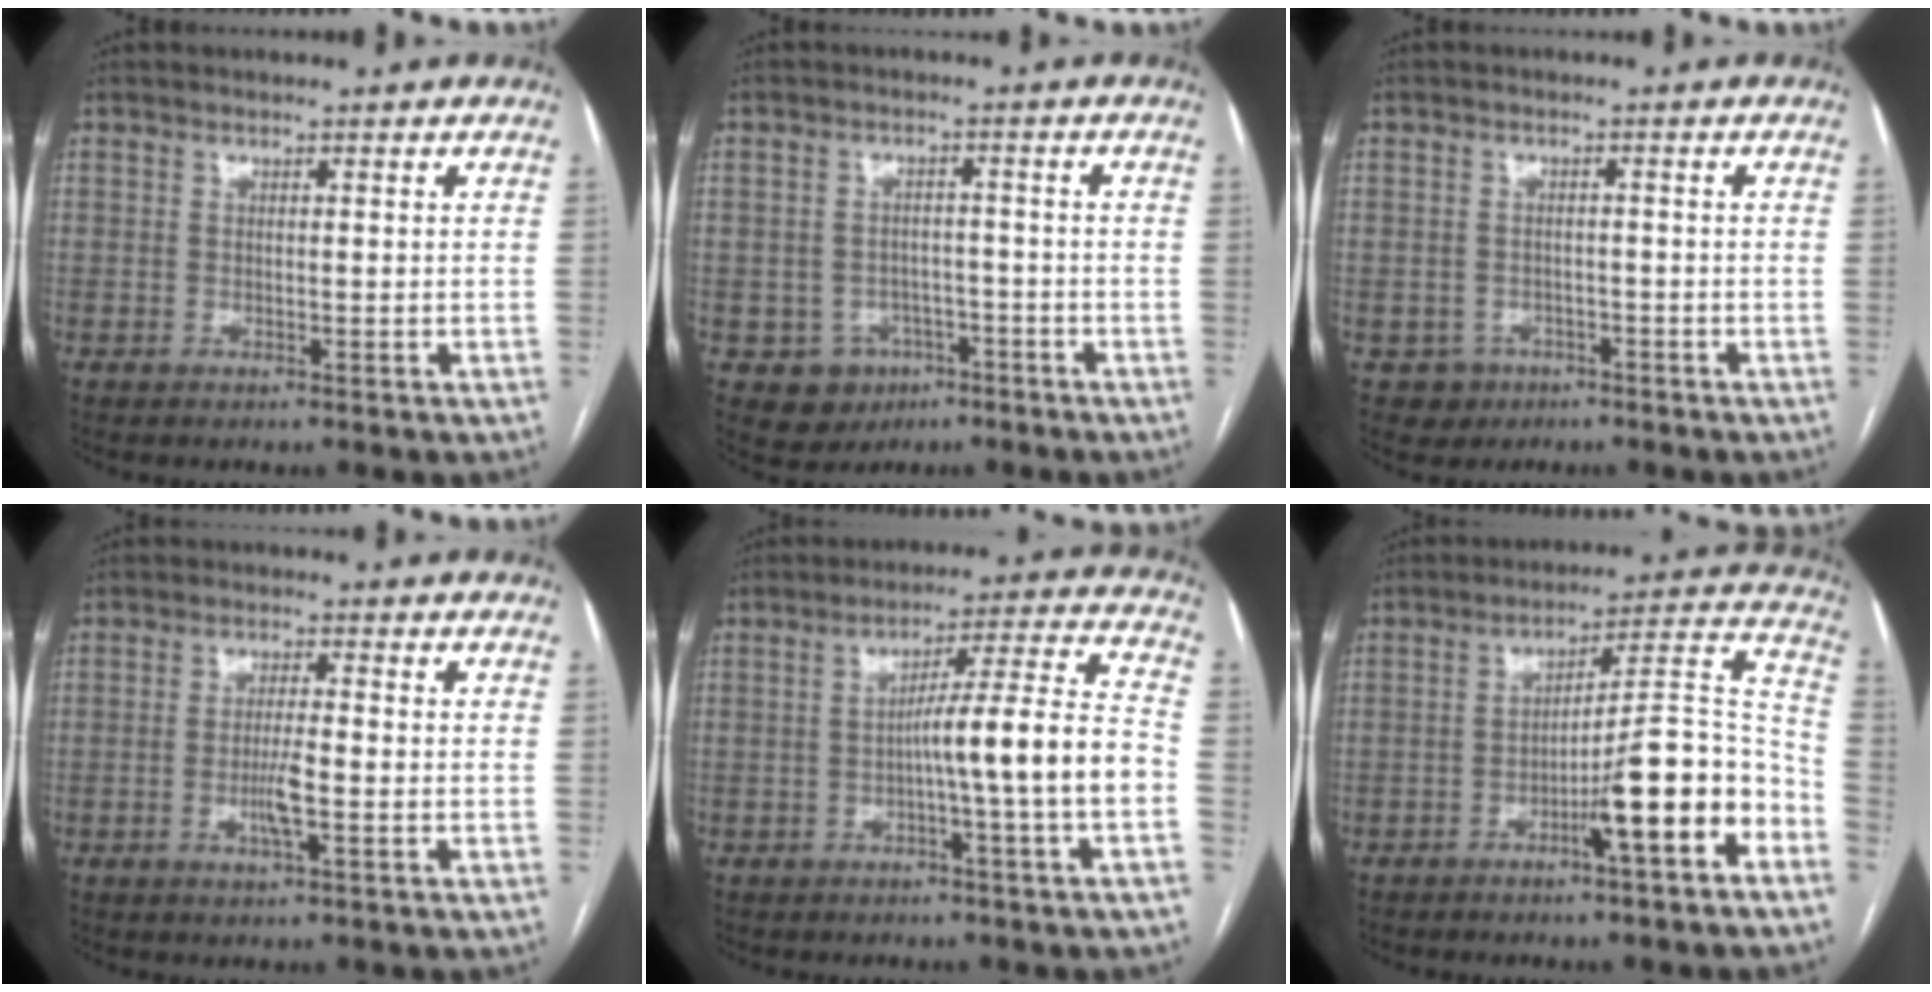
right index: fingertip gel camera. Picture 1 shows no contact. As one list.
[{"total": 6.0, "force": [-2.9, 5.2, 1.0], "torque": [-0.011, 0.011, -0.034]}, {"total": 3.3, "force": [-1.6, 2.9, -0.1], "torque": [0.008, 0.012, -0.022]}, {"total": 4.1, "force": [-1.2, 0.2, 3.9], "torque": [-0.075, -0.004, -0.023]}, {"total": 11.0, "force": [-2.8, -1.1, 10.5], "torque": [-0.163, 0.020, -0.045]}, {"total": 13.5, "force": [-6.1, 0.9, 12.0], "torque": [-0.169, 0.024, -0.093]}]